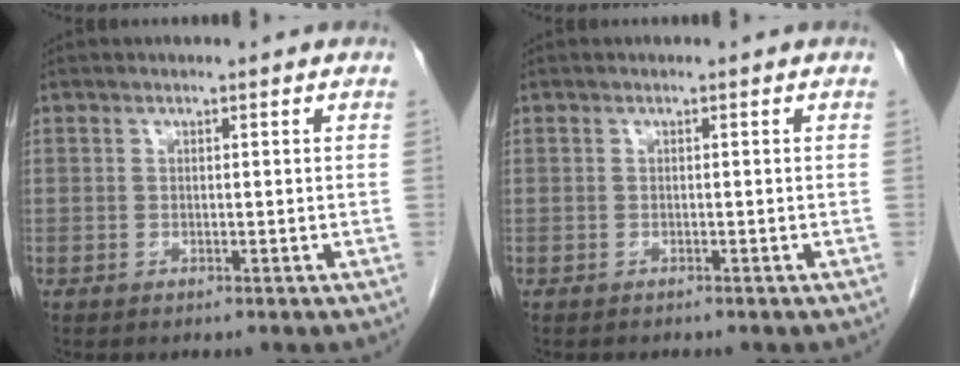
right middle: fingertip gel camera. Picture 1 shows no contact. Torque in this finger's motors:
{"motor_torque": [-0.19, -0.28, 0.00, 0.00]}